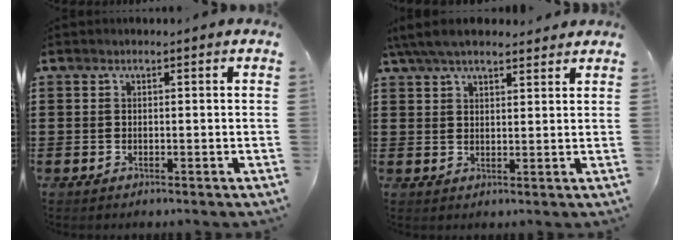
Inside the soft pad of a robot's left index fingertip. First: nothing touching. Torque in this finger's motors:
{"motor_torque": [1.47, -0.67, -0.01, -0.06]}